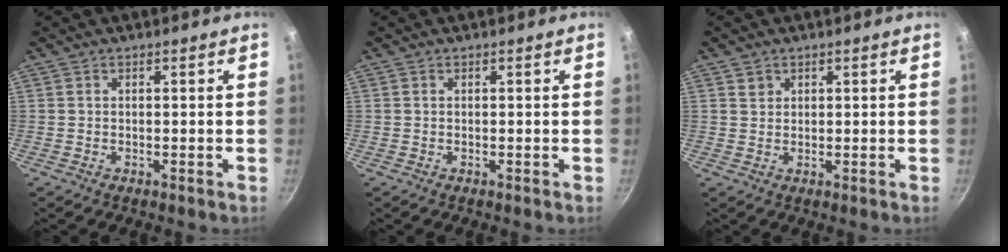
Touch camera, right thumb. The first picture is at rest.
{"total": 0.0}
{"total": 1.7, "force": [0.9, 1.4, 0.4], "torque": [0.004, 0.001, 0.013]}